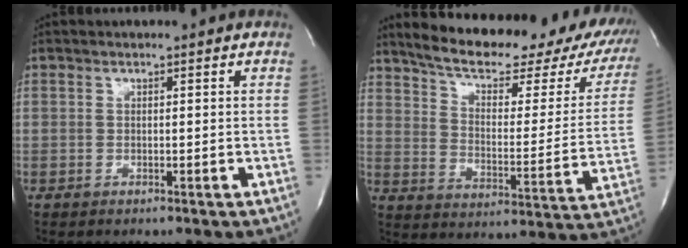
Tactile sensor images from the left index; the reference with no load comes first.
{"total": 27.1, "force": [21.9, 8.3, 13.6], "torque": [-0.201, -0.009, 0.274]}